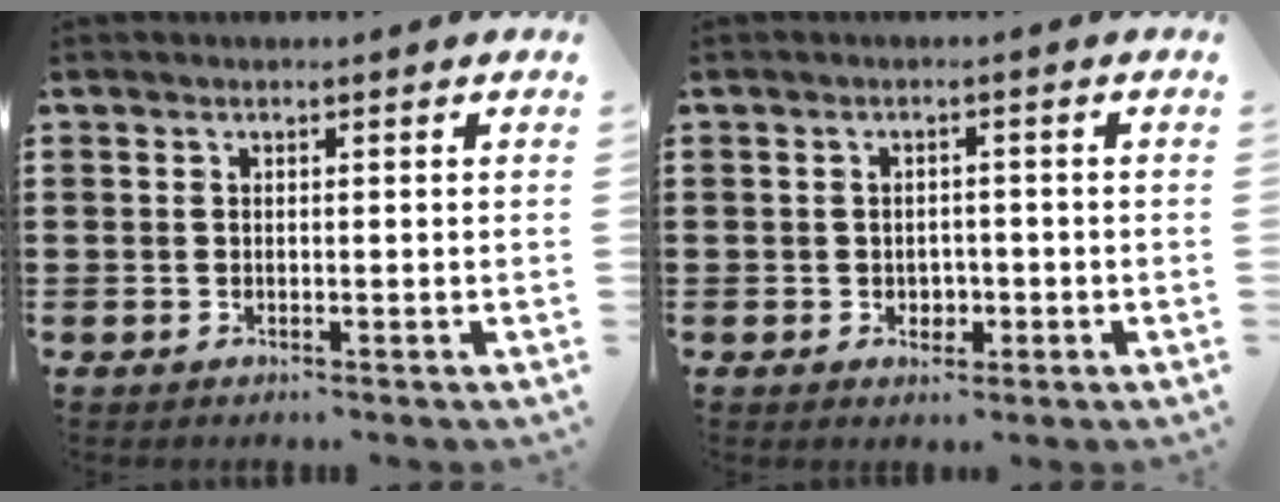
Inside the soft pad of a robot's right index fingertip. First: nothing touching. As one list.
[{"total": 1.8, "force": [-0.5, 1.6, 0.6], "torque": [-0.009, 0.001, -0.015]}]